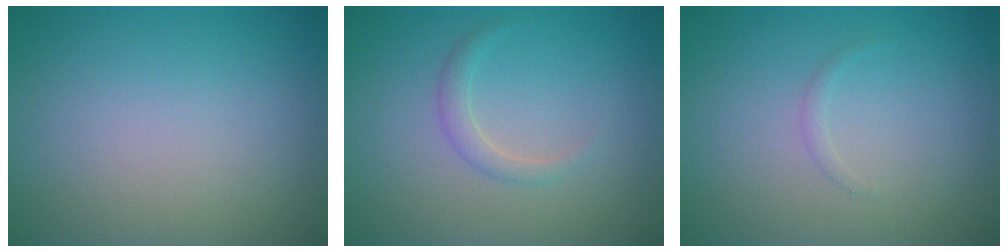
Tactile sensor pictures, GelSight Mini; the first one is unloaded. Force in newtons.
{"total": 1.3, "press": 1.2, "slide": 0.1}
{"total": 0.5, "press": 0.5, "slide": 0.0}